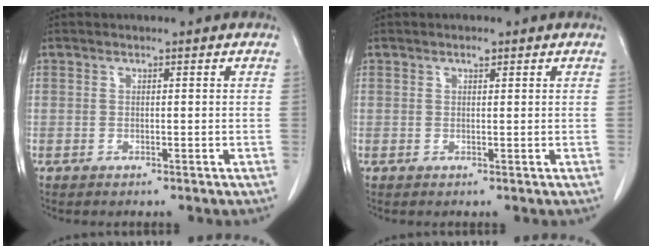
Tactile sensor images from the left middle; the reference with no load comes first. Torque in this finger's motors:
{"motor_torque": [0.27, -0.20, -0.02, 0.01]}